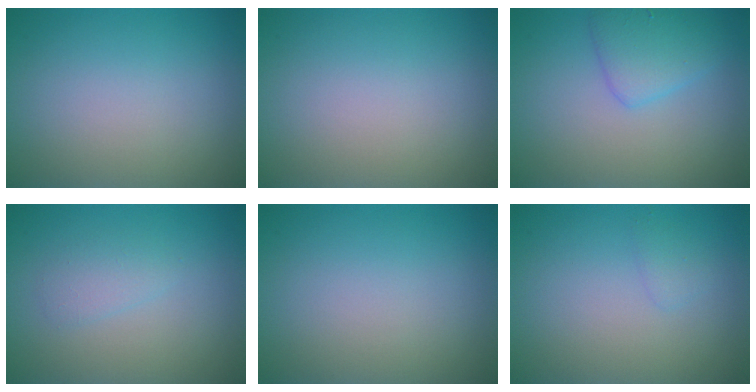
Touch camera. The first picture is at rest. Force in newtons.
{"total": 0.0}
{"total": 2.9, "press": 2.9, "slide": 0.1}
{"total": 1.4, "press": 1.4, "slide": 0.1}
{"total": 0.0}
{"total": 0.8, "press": 0.8, "slide": 0.0}